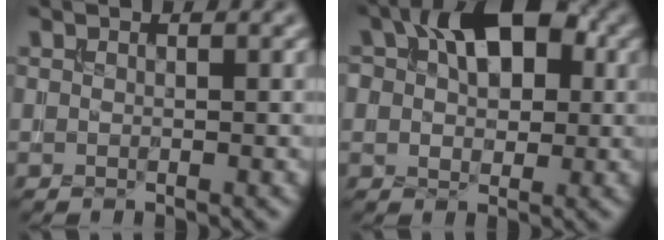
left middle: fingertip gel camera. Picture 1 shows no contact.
{"total": 8.4, "force": [2.6, 5.2, 6.0], "torque": [-0.083, 0.026, 0.028]}